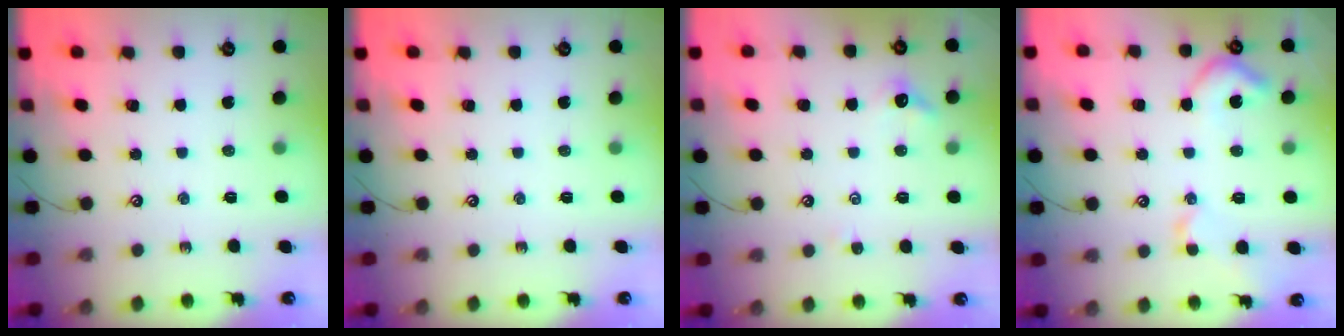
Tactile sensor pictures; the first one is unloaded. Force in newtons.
{"total": 0.0}
{"total": 2.1, "press": 2.1, "slide": 0.5}
{"total": 6.1, "press": 6.0, "slide": 1.2}